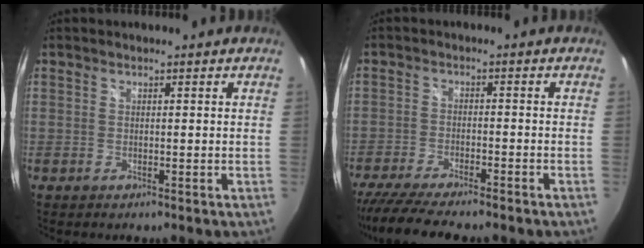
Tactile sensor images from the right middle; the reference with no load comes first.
{"total": 11.7, "force": [-10.1, 1.3, 5.8], "torque": [-0.131, -0.033, -0.166]}